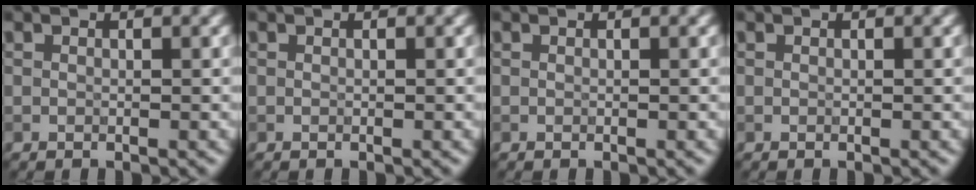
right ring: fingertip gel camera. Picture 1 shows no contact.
{"total": 0.0}
{"total": 0.0}
{"total": 0.0}